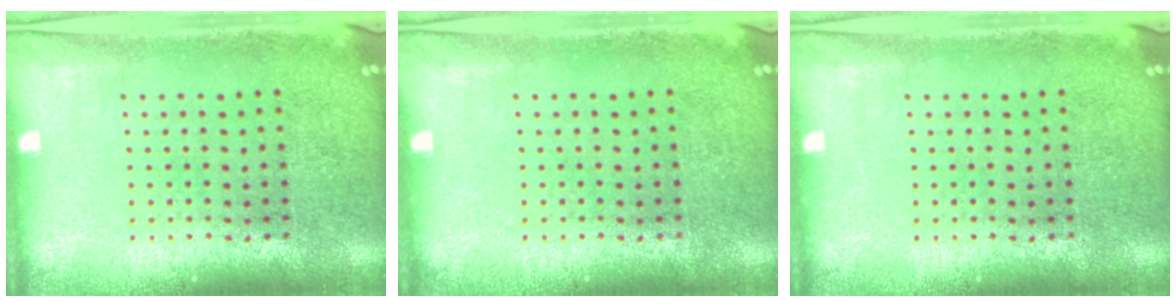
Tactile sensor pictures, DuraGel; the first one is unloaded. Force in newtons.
{"total": 0.0}
{"total": 0.0}